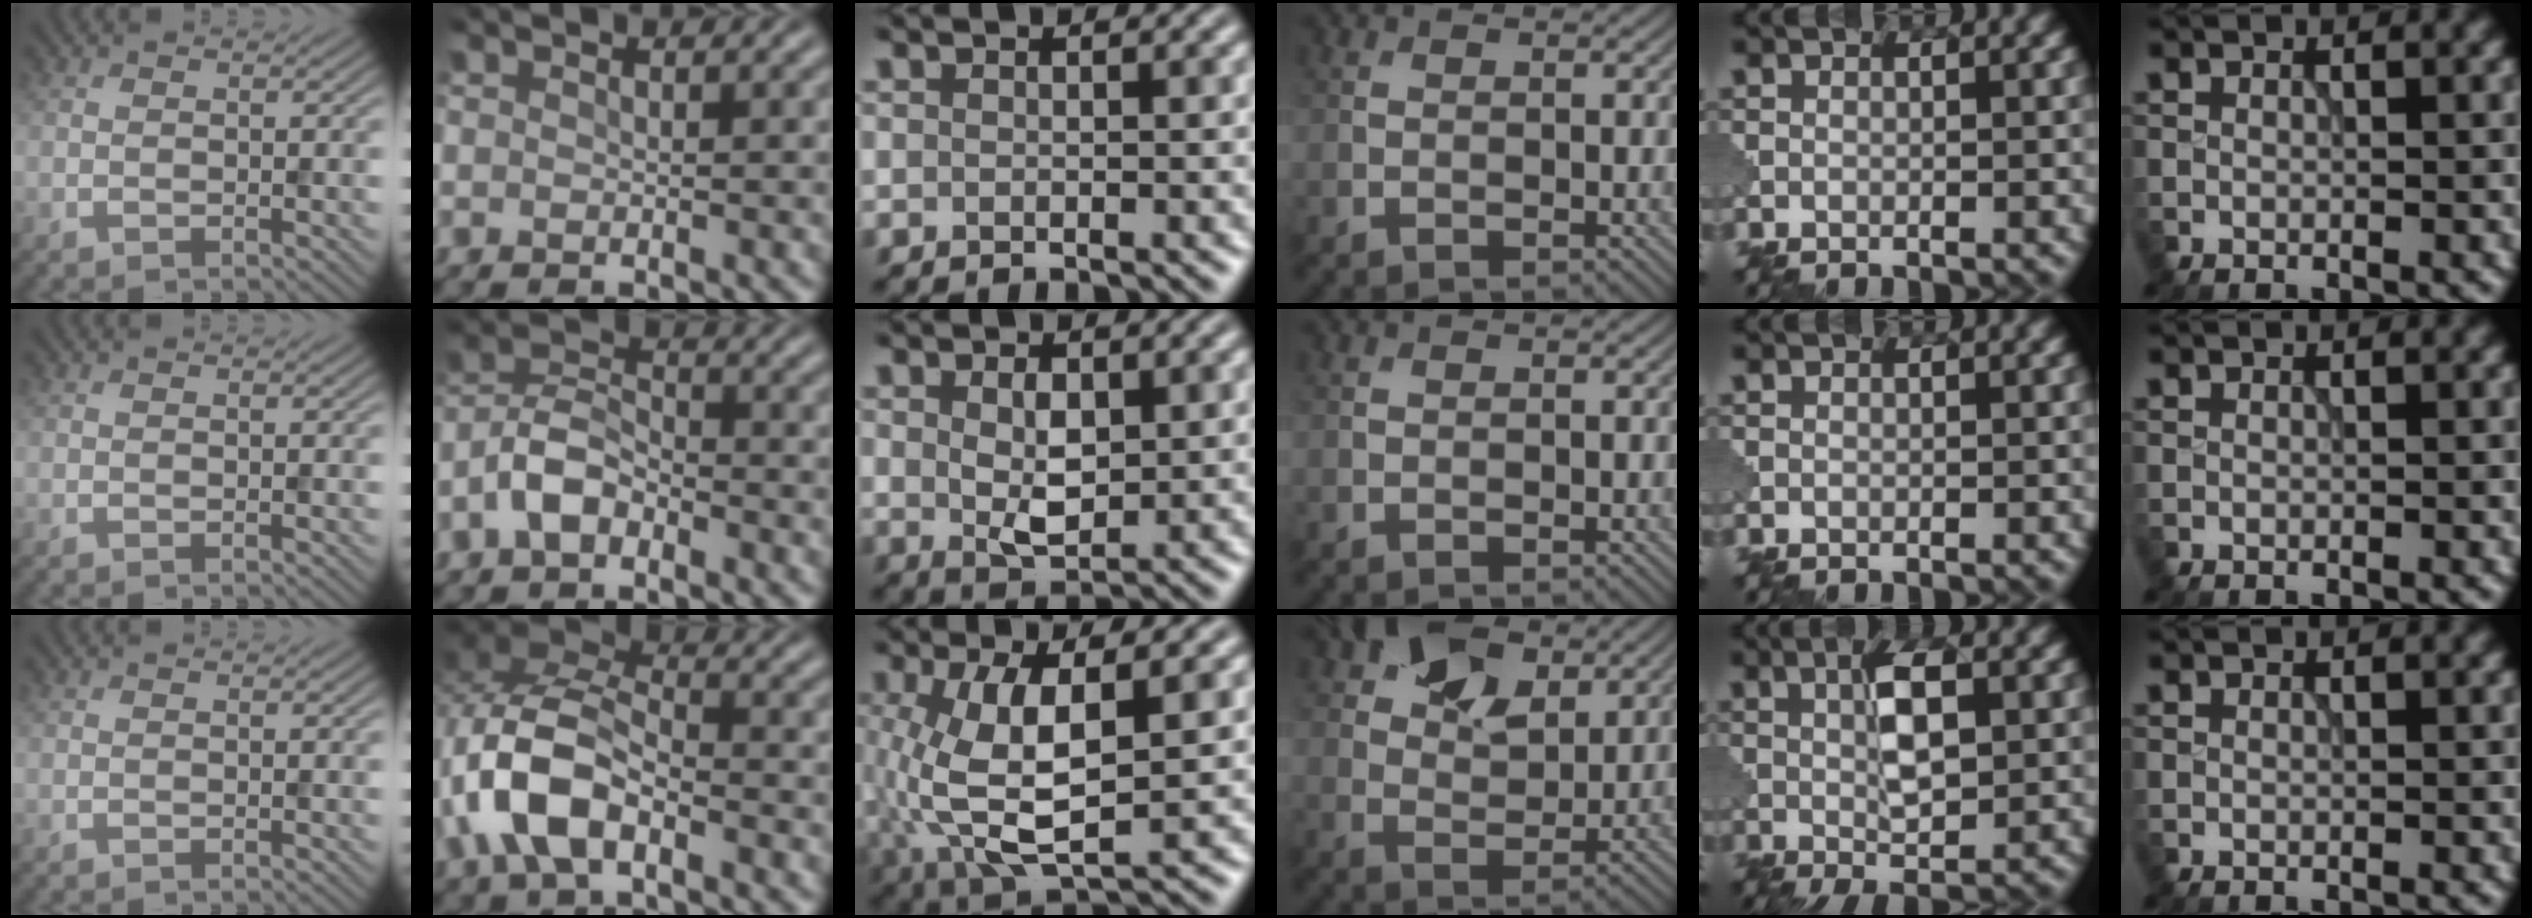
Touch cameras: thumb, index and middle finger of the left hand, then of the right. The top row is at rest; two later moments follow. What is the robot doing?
{"motion": "disassemble", "object": "puzzle pieces"}